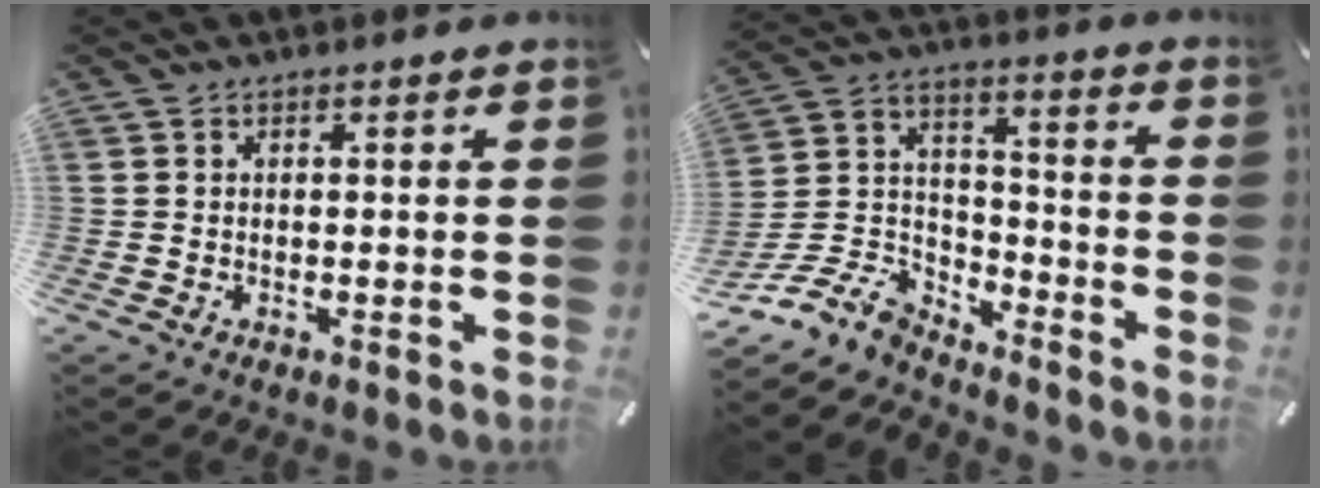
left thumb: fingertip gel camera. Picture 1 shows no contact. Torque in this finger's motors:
{"motor_torque": [0.12, 1.08, -0.67, 0.90, 0.07]}